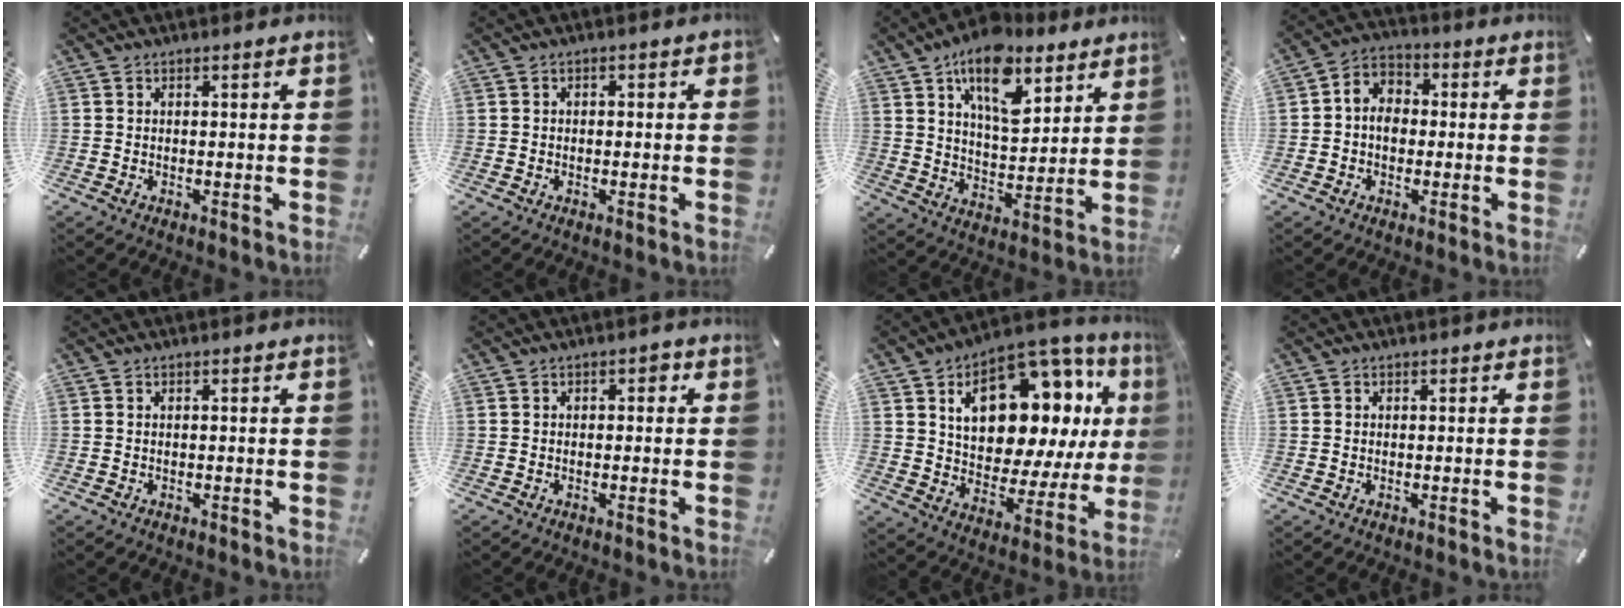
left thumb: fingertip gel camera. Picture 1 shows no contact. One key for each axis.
{"total": 0.9, "fx": -0.4, "fy": 0.6, "fz": 0.6, "tx": -0.010, "ty": 0.003, "tz": -0.009}
{"total": 15.2, "fx": 9.5, "fy": 7.9, "fz": 8.9, "tx": -0.143, "ty": -0.042, "tz": 0.167}
{"total": 6.1, "fx": -0.8, "fy": 5.1, "fz": 3.2, "tx": -0.074, "ty": 0.014, "tz": -0.017}
{"total": 0.0}
{"total": 1.7, "fx": 0.1, "fy": 1.1, "fz": 1.3, "tx": -0.018, "ty": 0.005, "tz": -0.003}
{"total": 20.7, "fx": 8.8, "fy": 12.2, "fz": 14.2, "tx": -0.217, "ty": -0.045, "tz": 0.151}
{"total": 0.0}